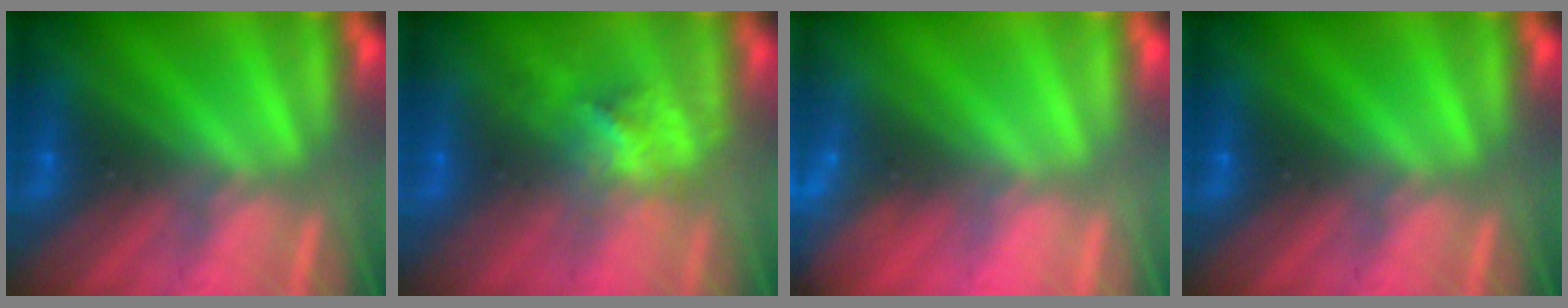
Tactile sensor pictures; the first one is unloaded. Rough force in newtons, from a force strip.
{"total": 2.8}
{"total": 2.9}
{"total": 0.0}